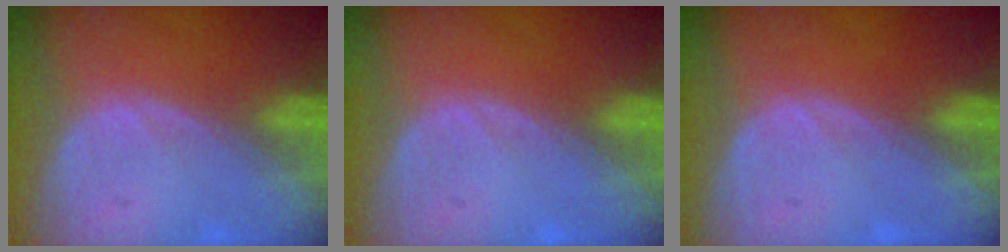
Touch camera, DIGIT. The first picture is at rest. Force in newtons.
{"total": 0.0}
{"total": 0.0}